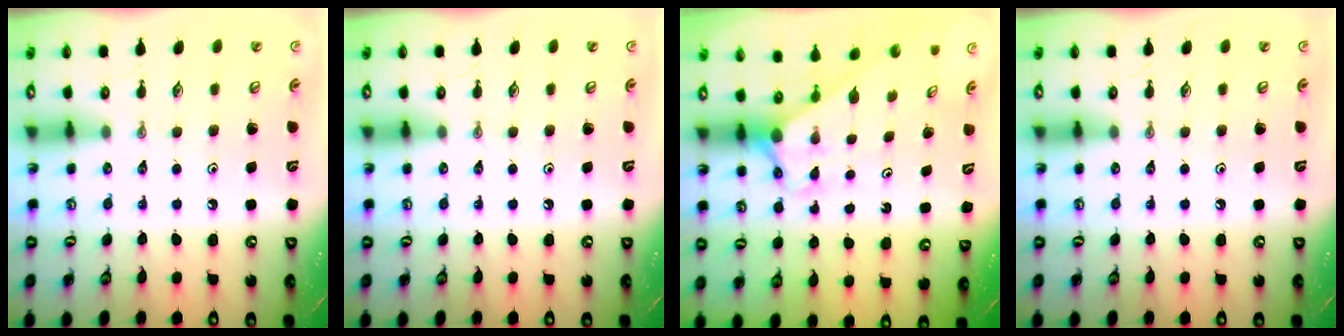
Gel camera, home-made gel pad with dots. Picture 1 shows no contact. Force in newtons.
{"total": 0.0}
{"total": 3.0, "press": 3.0, "slide": 0.0}
{"total": 0.0}